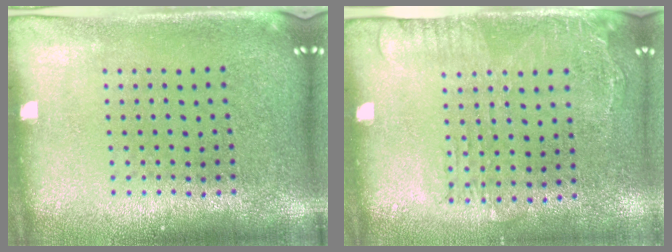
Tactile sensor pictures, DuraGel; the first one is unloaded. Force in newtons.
{"total": 1.7, "press": 1.2, "slide": 1.1}